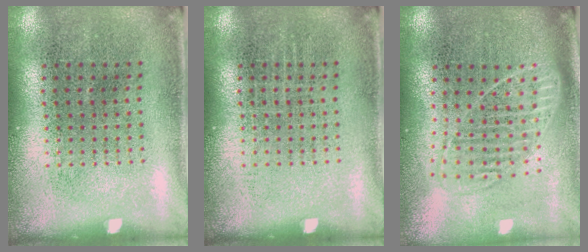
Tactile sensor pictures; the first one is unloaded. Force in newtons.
{"total": 0.0}
{"total": 1.7, "press": 1.4, "slide": 1.0}